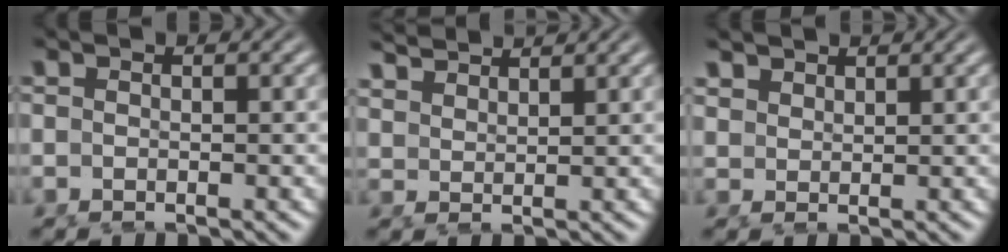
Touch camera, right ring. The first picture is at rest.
{"total": 3.1, "force": [3.1, -0.1, 0.4], "torque": [0.001, -0.001, 0.065]}
{"total": 2.2, "force": [2.1, 0.0, 0.3], "torque": [0.002, 0.000, 0.051]}